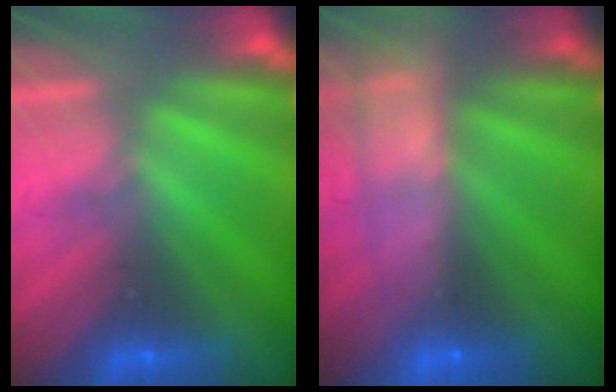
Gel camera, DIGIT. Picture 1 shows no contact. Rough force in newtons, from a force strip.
{"total": 7.6}